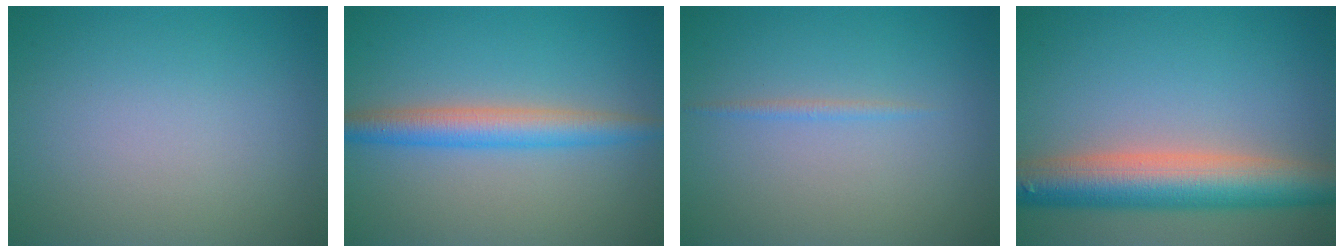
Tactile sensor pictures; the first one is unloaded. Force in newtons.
{"total": 3.9, "press": 3.9, "slide": 0.1}
{"total": 0.7, "press": 0.7, "slide": 0.1}
{"total": 8.2, "press": 8.1, "slide": 0.3}